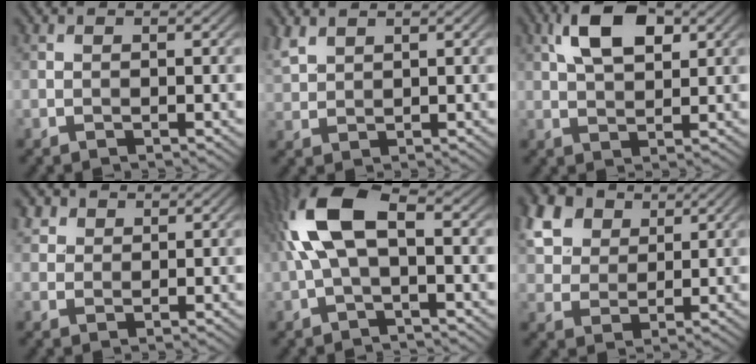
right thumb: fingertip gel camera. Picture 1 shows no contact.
{"total": 2.8, "force": [2.1, 1.2, 1.4], "torque": [-0.043, 0.006, 0.053]}
{"total": 7.3, "force": [2.9, 3.7, 5.6], "torque": [-0.115, 0.010, 0.049]}
{"total": 2.6, "force": [1.7, 1.8, 0.7], "torque": [-0.022, 0.002, 0.040]}
{"total": 9.0, "force": [0.9, 3.7, 8.2], "torque": [-0.183, 0.025, 0.006]}
{"total": 9.2, "force": [4.8, 6.3, 4.7], "torque": [-0.149, 0.023, 0.090]}